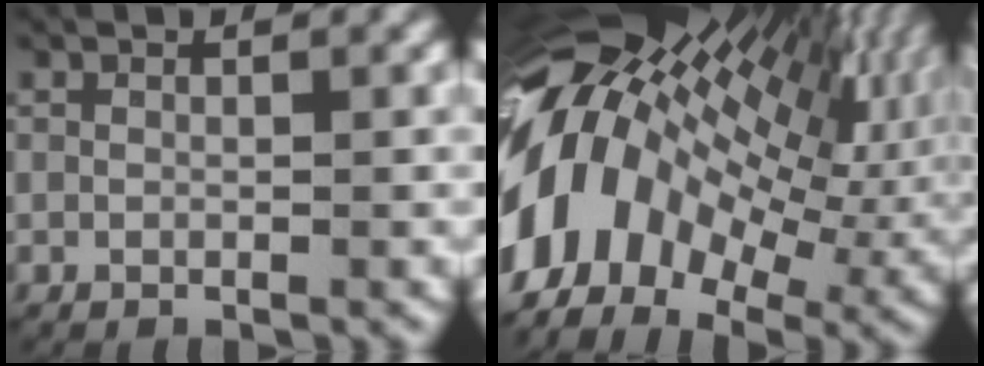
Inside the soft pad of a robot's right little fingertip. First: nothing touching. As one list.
[{"total": 26.5, "force": [1.9, 19.4, 18.0], "torque": [-0.301, 0.016, 0.003]}]